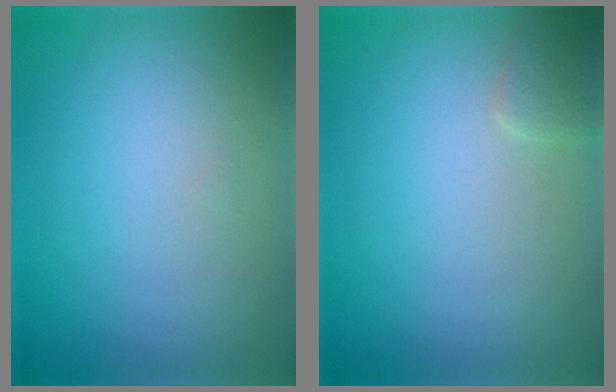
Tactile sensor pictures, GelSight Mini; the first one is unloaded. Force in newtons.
{"total": 1.4, "press": 1.4, "slide": 0.1}